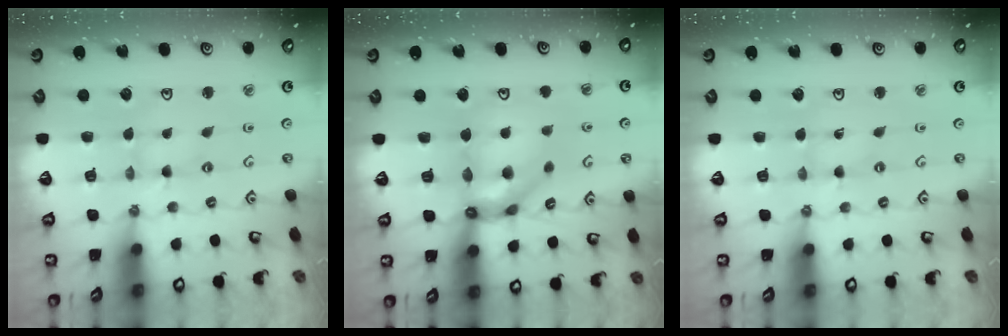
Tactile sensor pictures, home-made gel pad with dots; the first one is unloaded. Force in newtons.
{"total": 12.7, "press": 12.5, "slide": 2.0}
{"total": 0.0}